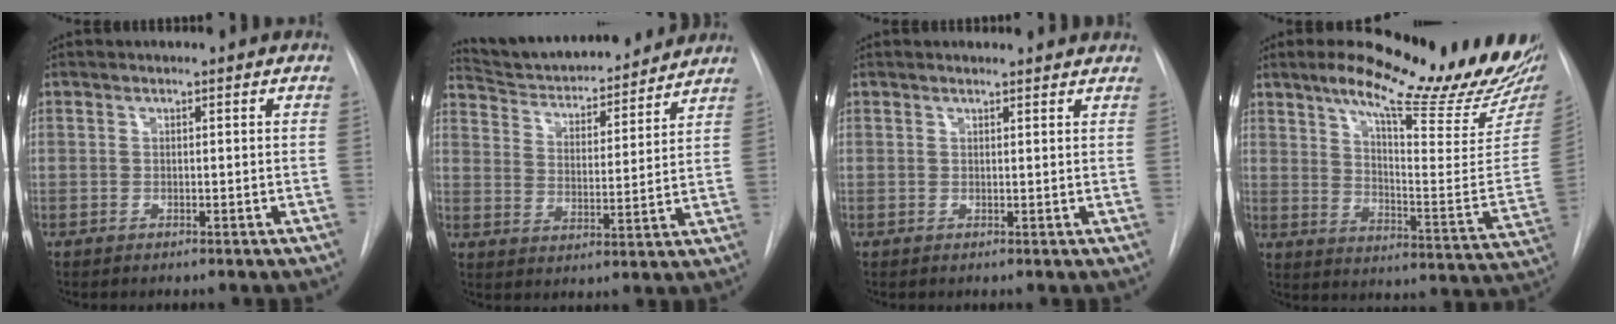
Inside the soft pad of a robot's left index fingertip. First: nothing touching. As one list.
[{"total": 17.6, "force": [16.5, 3.2, 5.3], "torque": [-0.078, 0.003, 0.245]}, {"total": 3.9, "force": [3.8, 0.9, 0.5], "torque": [-0.008, 0.005, 0.030]}, {"total": 24.9, "force": [19.6, 2.9, 15.2], "torque": [-0.218, -0.065, 0.253]}]